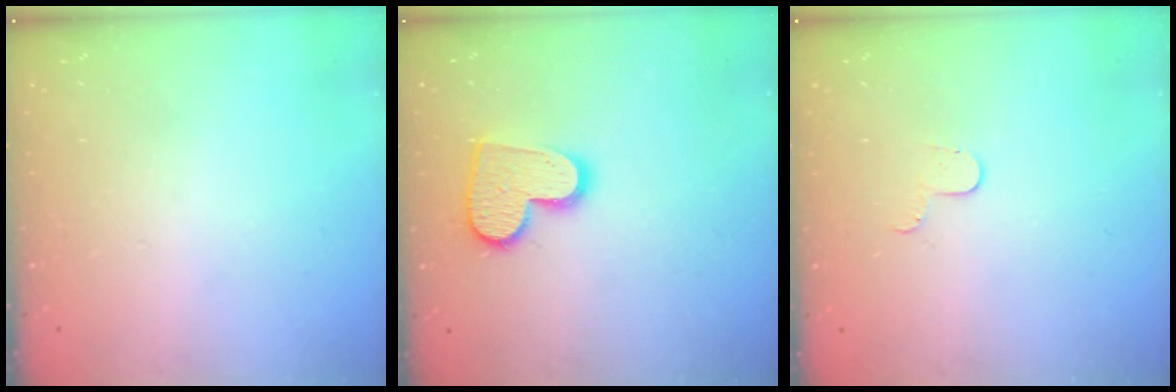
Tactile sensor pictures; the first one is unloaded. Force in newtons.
{"total": 12.7, "press": 12.6, "slide": 1.0}
{"total": 4.2, "press": 4.2, "slide": 0.4}